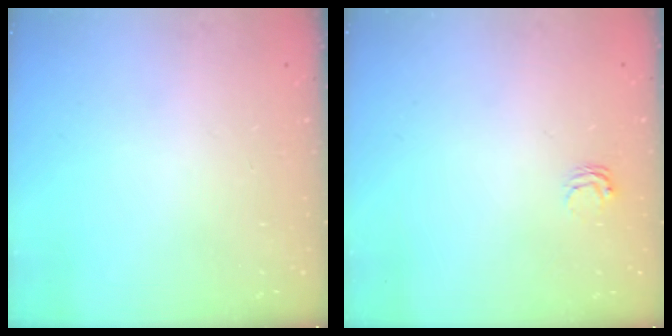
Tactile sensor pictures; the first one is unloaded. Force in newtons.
{"total": 3.6, "press": 3.6, "slide": 0.1}